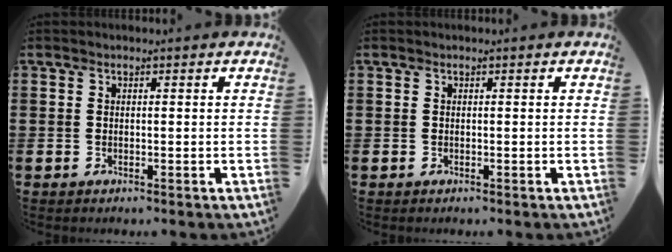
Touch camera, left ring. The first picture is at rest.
{"total": 0.0}